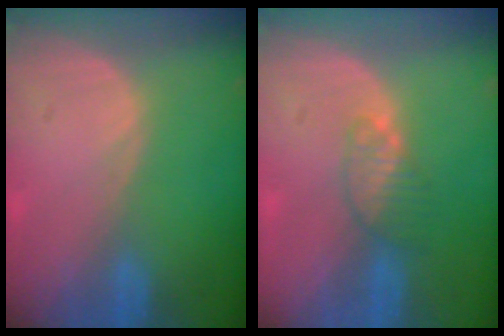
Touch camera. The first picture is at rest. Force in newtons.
{"total": 3.3, "press": 3.1, "slide": 1.1}